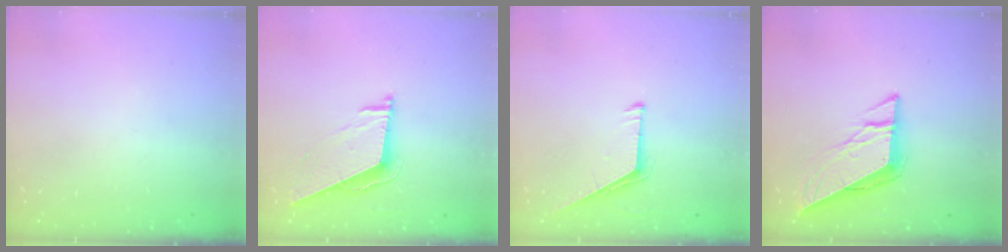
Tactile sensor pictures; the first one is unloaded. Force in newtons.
{"total": 7.5, "press": 7.5, "slide": 0.1}
{"total": 5.3, "press": 5.3, "slide": 0.5}
{"total": 9.4, "press": 9.3, "slide": 0.7}